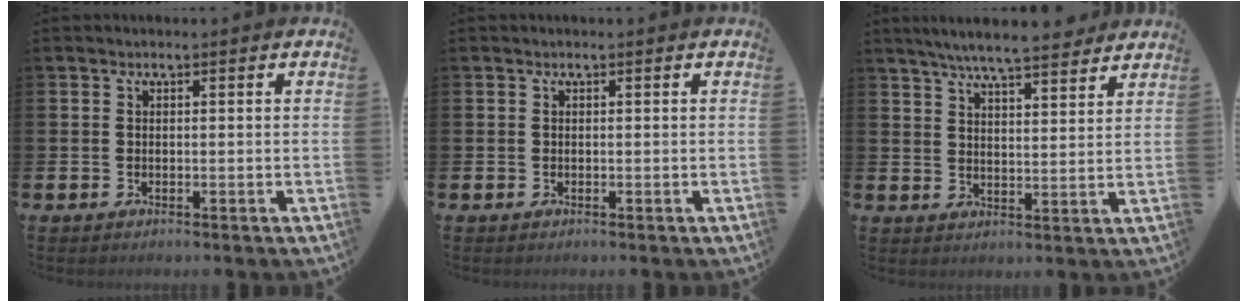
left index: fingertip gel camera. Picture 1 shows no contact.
{"total": 0.0}
{"total": 6.8, "force": [6.4, 0.5, 2.1], "torque": [-0.048, -0.032, 0.112]}